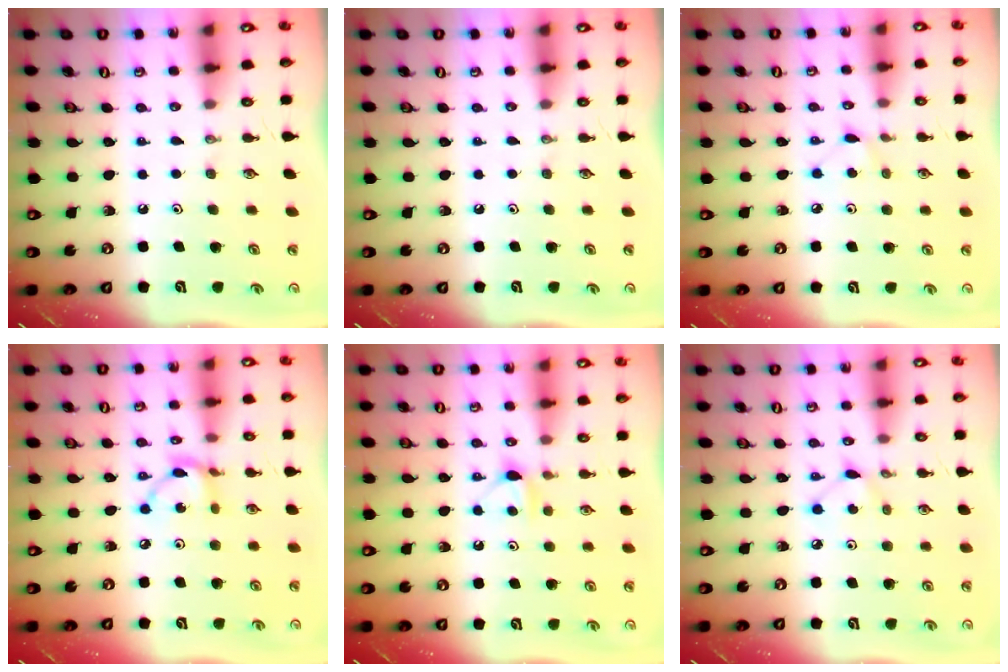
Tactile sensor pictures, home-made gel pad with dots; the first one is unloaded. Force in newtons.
{"total": 0.0}
{"total": 3.8, "press": 3.8, "slide": 0.6}
{"total": 6.2, "press": 6.2, "slide": 0.6}
{"total": 6.1, "press": 6.1, "slide": 0.6}
{"total": 4.6, "press": 4.6, "slide": 0.4}